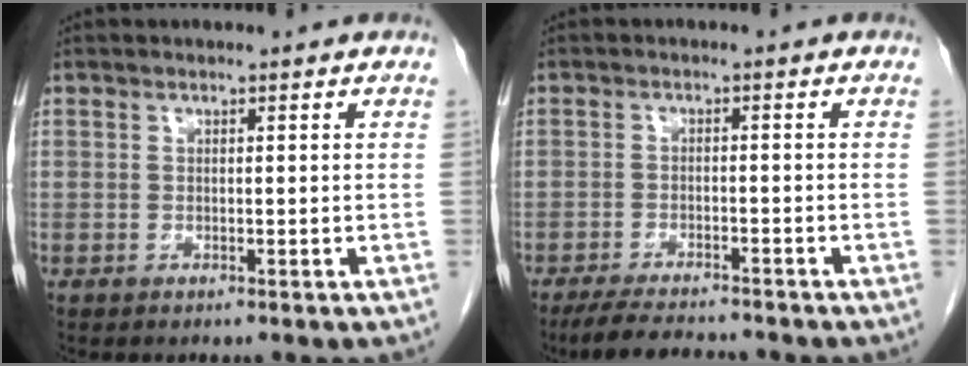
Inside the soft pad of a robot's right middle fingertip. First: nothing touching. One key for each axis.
{"total": 7.0, "fx": -6.4, "fy": 0.8, "fz": 2.8, "tx": -0.049, "ty": -0.018, "tz": -0.105}